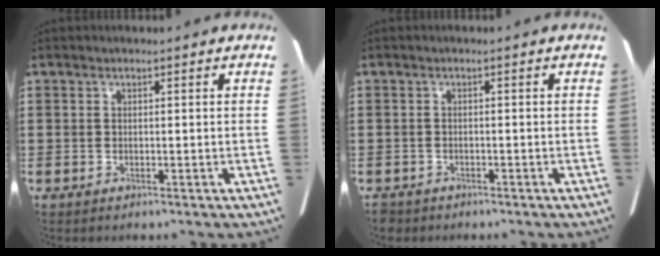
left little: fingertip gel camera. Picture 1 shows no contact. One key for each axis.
{"total": 0.9, "fx": -0.9, "fy": 0.1, "fz": 0.1, "tx": -0.006, "ty": -0.001, "tz": -0.019}